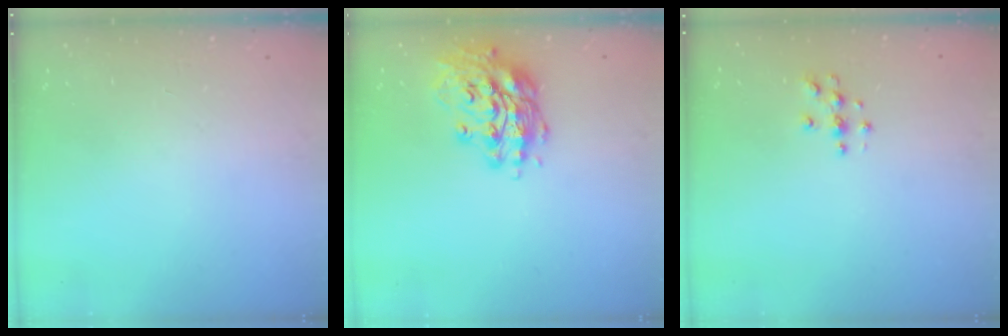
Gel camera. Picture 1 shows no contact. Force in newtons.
{"total": 15.0, "press": 14.7, "slide": 2.6}
{"total": 3.8, "press": 3.8, "slide": 0.4}